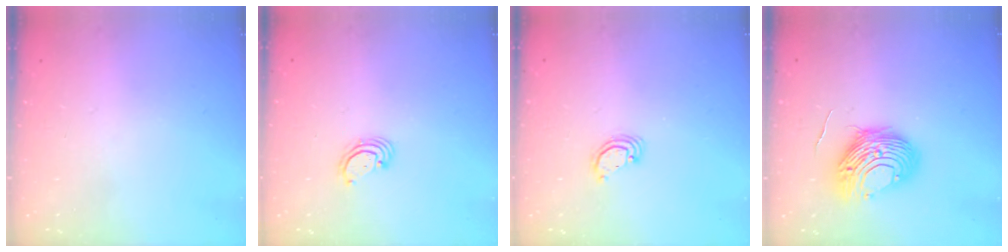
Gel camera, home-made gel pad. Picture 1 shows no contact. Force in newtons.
{"total": 2.5, "press": 2.5, "slide": 0.3}
{"total": 2.6, "press": 2.6, "slide": 0.2}
{"total": 11.5, "press": 11.4, "slide": 1.1}